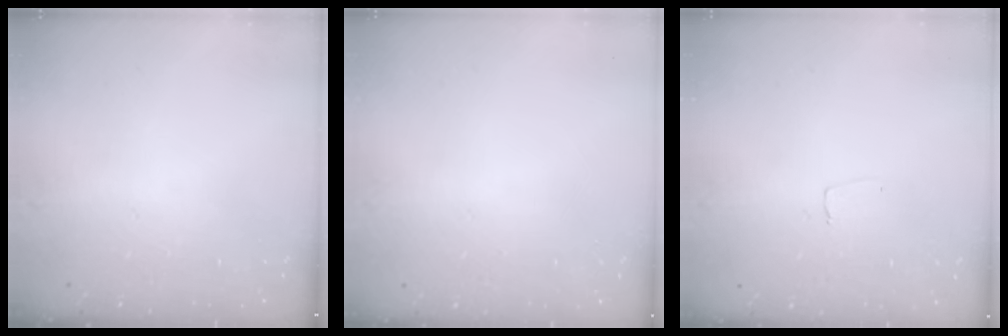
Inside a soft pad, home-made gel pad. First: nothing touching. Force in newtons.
{"total": 0.0}
{"total": 3.2, "press": 3.2, "slide": 0.2}